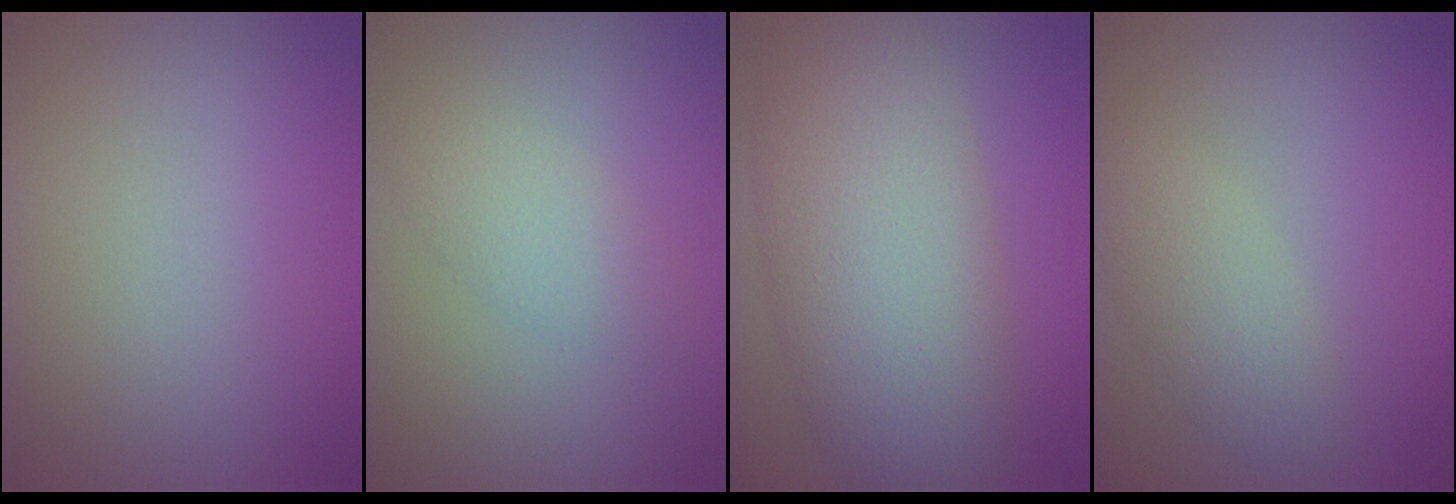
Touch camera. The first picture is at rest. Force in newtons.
{"total": 2.4, "press": 2.4, "slide": 0.2}
{"total": 9.9, "press": 9.9, "slide": 0.4}
{"total": 2.6, "press": 2.6, "slide": 0.2}